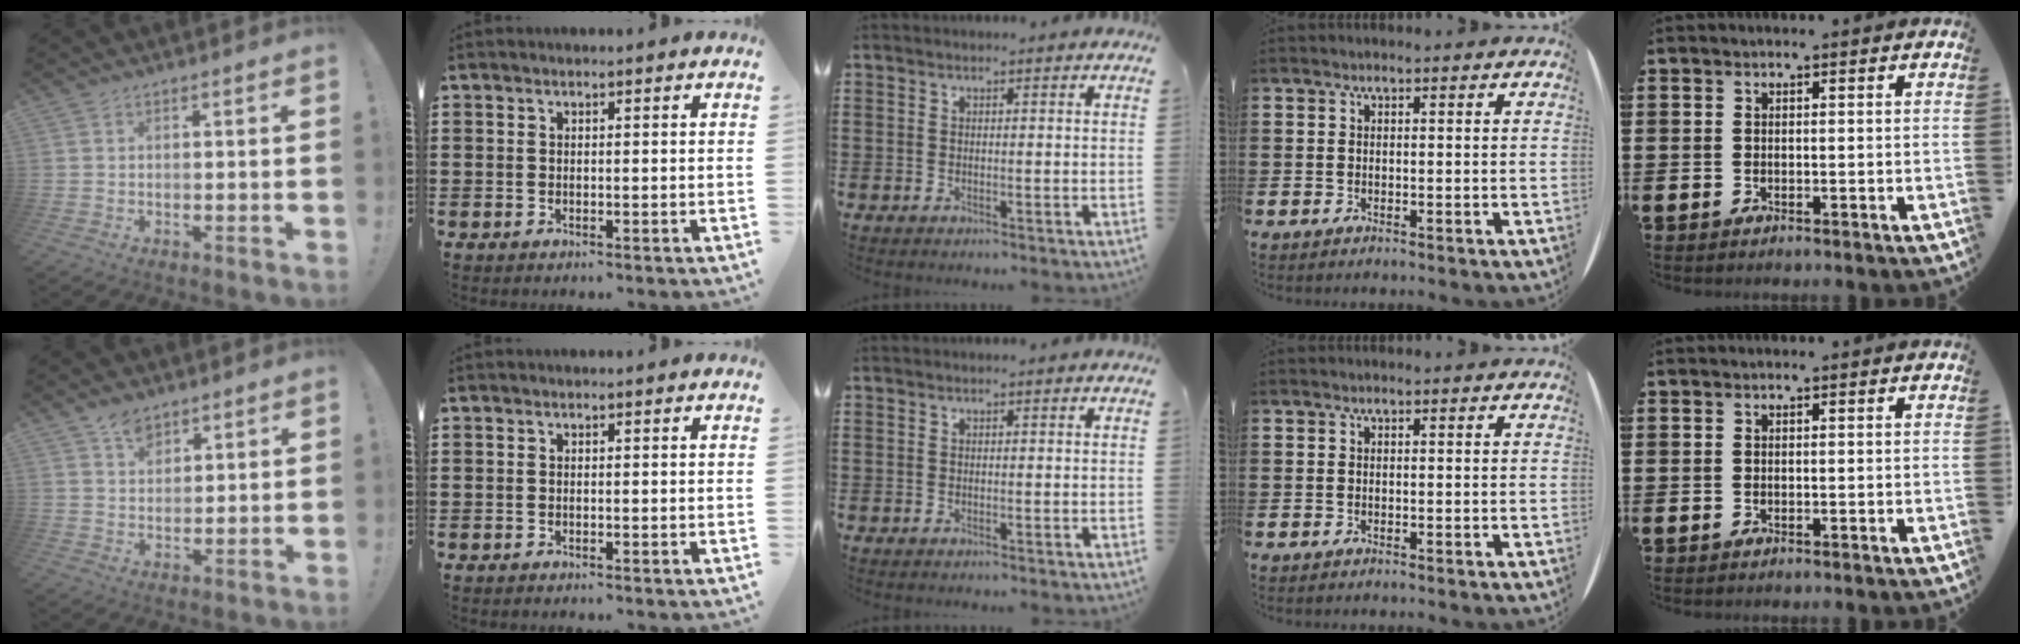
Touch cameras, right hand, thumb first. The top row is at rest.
{"thumb": {"total": 5.7, "force": [4.1, 3.4, 2.0], "torque": [-0.019, -0.016, 0.073]}}